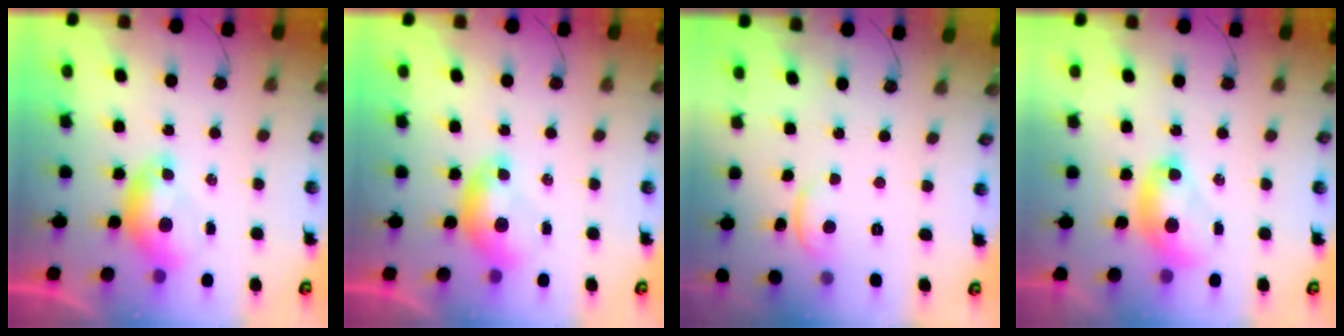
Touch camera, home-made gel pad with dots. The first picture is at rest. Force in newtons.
{"total": 0.0}
{"total": 0.5, "press": 0.1, "slide": 0.5}
{"total": 2.7, "press": 2.7, "slide": 0.1}